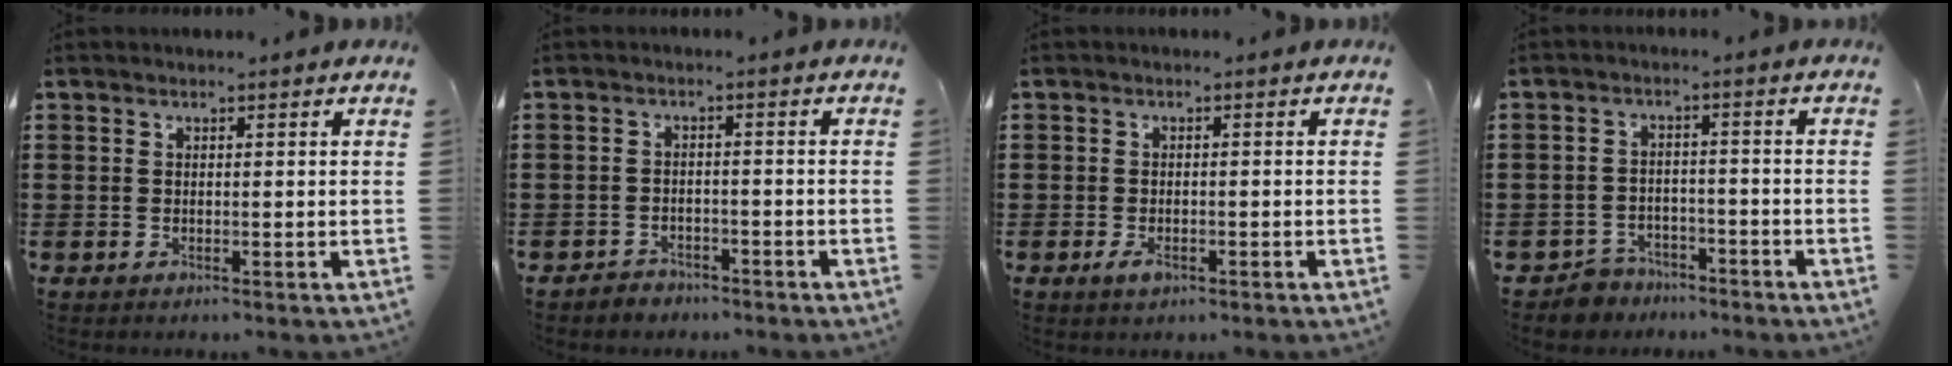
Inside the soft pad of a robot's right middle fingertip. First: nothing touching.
{"total": 2.1, "force": [-2.0, 0.6, -0.2], "torque": [-0.004, 0.002, -0.046]}
{"total": 1.7, "force": [-0.9, 0.8, 1.1], "torque": [-0.029, -0.004, -0.018]}
{"total": 3.9, "force": [-3.8, 1.0, 0.0], "torque": [-0.014, 0.003, -0.081]}